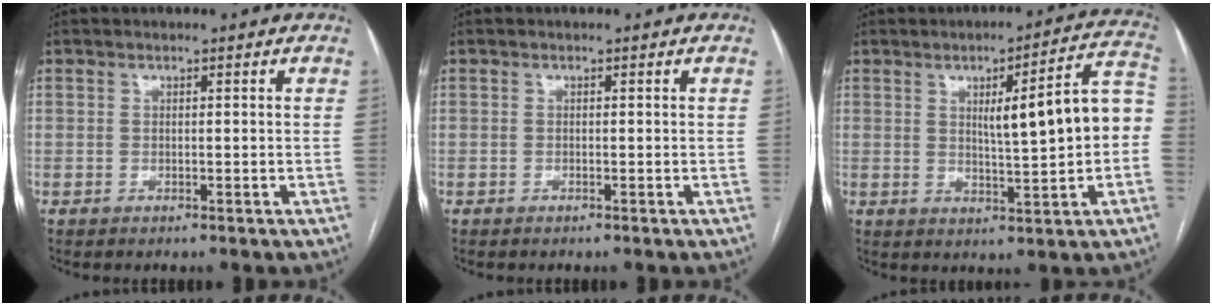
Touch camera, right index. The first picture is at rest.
{"total": 0.0}
{"total": 11.8, "force": [0.5, 1.3, 11.7], "torque": [-0.153, 0.028, 0.009]}